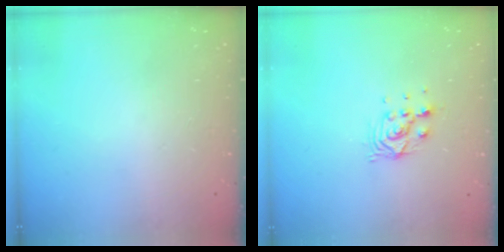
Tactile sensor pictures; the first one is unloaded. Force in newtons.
{"total": 6.8, "press": 6.8, "slide": 0.5}